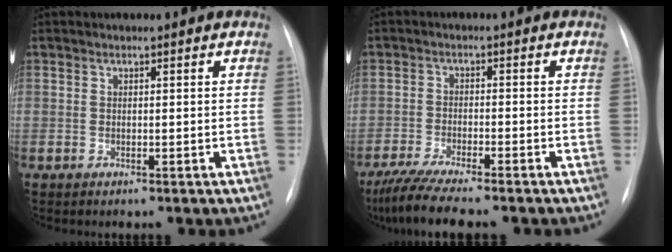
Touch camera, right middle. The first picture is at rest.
{"total": 9.3, "force": [-7.8, 0.4, 5.0], "torque": [-0.085, -0.022, -0.127]}